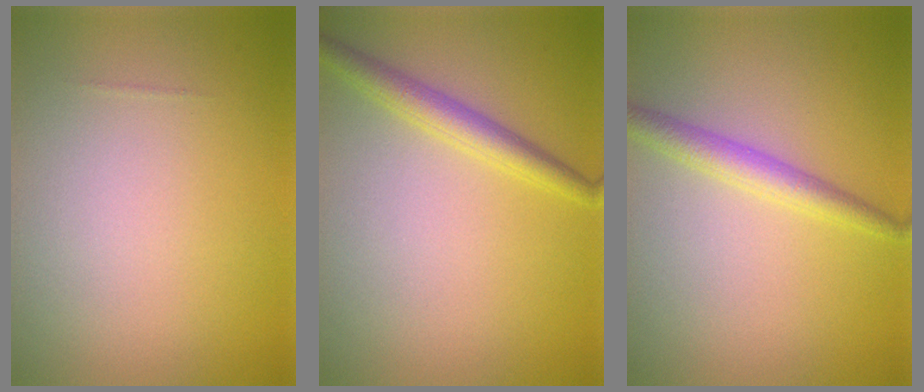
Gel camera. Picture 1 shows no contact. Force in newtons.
{"total": 2.7, "press": 2.7, "slide": 0.1}
{"total": 2.5, "press": 2.5, "slide": 0.1}